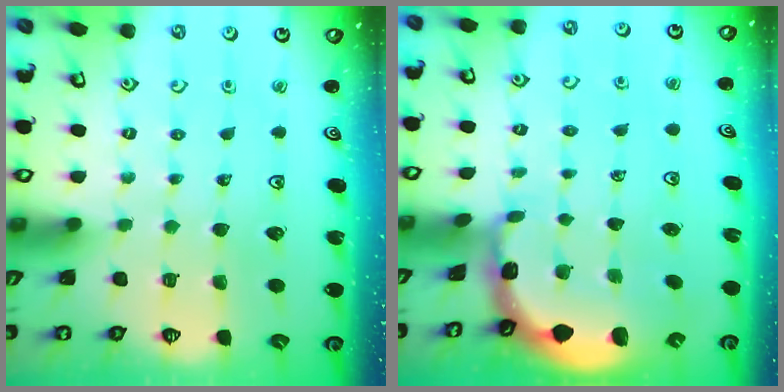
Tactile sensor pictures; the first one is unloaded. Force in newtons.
{"total": 1.3, "press": 1.3, "slide": 0.2}